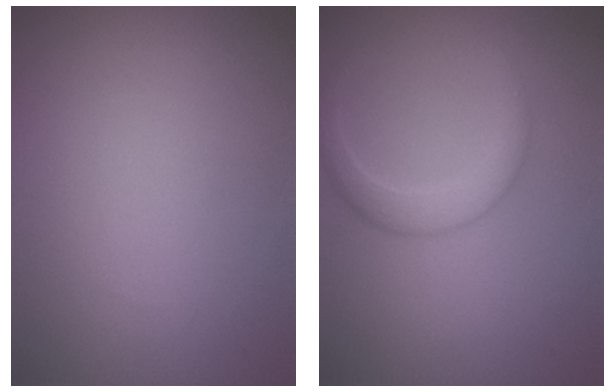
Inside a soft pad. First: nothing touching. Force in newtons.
{"total": 2.4, "press": 2.4, "slide": 0.1}